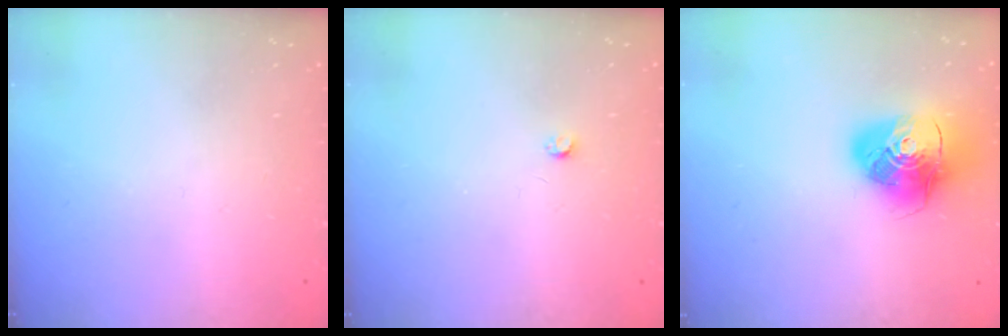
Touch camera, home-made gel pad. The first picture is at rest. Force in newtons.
{"total": 2.5, "press": 2.5, "slide": 0.4}
{"total": 14.5, "press": 14.4, "slide": 1.9}